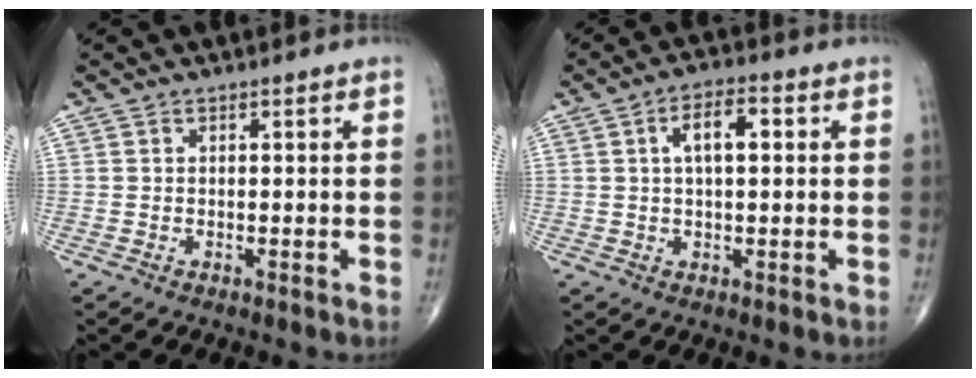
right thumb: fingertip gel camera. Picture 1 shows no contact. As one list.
[{"total": 6.5, "force": [1.4, 2.8, 5.6], "torque": [-0.091, 0.011, 0.020]}]